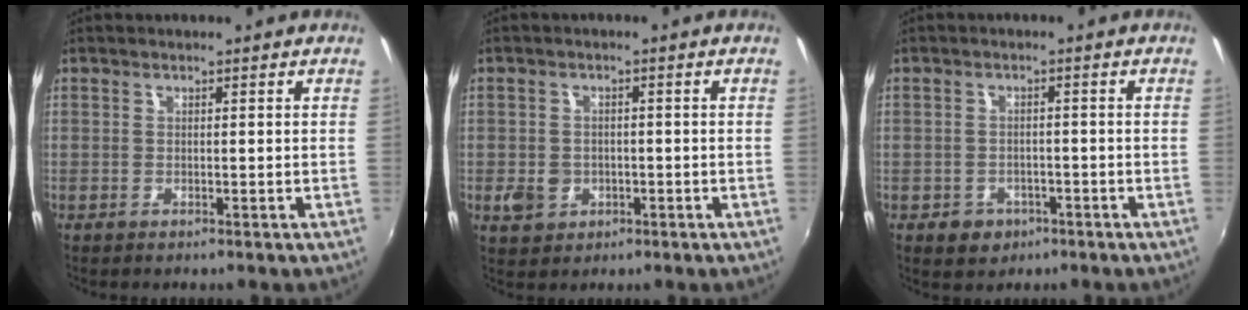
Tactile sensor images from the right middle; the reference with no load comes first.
{"total": 5.0, "force": [-1.4, 4.3, 2.1], "torque": [-0.049, 0.001, -0.017]}
{"total": 4.4, "force": [-2.2, 3.5, 1.3], "torque": [-0.037, 0.003, -0.026]}